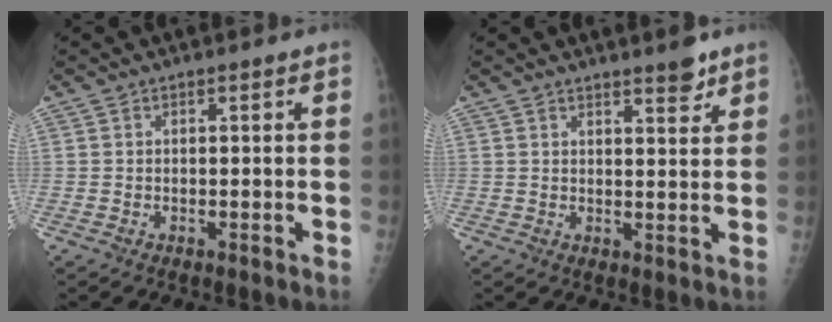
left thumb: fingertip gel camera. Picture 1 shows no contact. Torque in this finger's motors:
{"motor_torque": [0.21, 0.14, -0.18, -0.28, 0.03]}